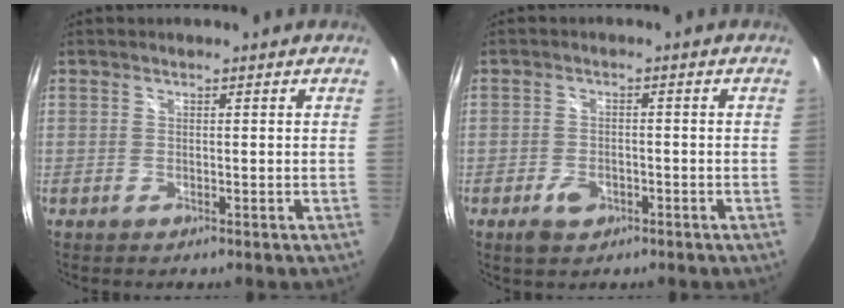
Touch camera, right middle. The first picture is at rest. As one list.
[{"total": 3.8, "force": [-2.1, 2.5, 2.0], "torque": [-0.044, -0.002, -0.032]}]